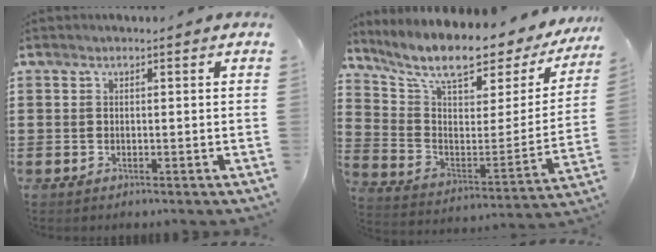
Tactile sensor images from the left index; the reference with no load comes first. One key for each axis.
{"total": 10.0, "fx": 8.0, "fy": 2.2, "fz": 5.5, "tx": -0.127, "ty": -0.059, "tz": 0.133}